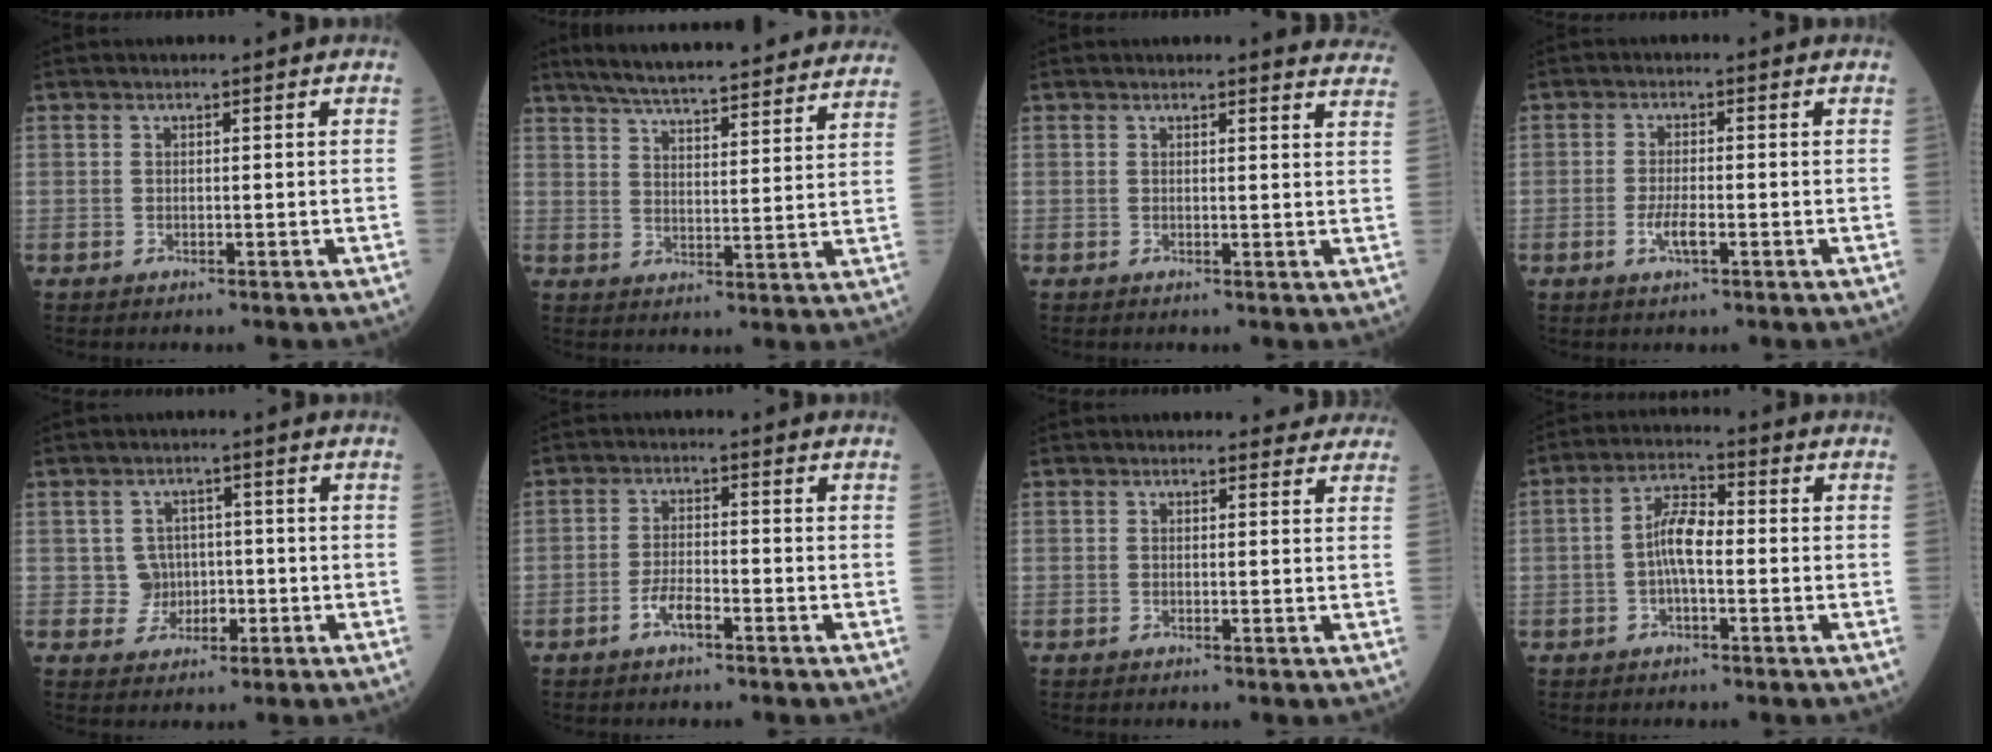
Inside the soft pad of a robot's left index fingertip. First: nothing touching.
{"total": 27.1, "force": [24.6, 3.1, 10.9], "torque": [-0.165, -0.014, 0.315]}
{"total": 7.8, "force": [7.6, 0.6, 1.2], "torque": [0.013, -0.037, 0.048]}
{"total": 3.1, "force": [-1.2, 0.7, 2.7], "torque": [-0.057, -0.002, -0.022]}
{"total": 3.8, "force": [-0.5, 3.7, 0.6], "torque": [-0.002, 0.010, -0.003]}
{"total": 3.3, "force": [-2.0, 0.9, 2.4], "torque": [-0.046, 0.002, -0.040]}
{"total": 3.0, "force": [2.8, 1.1, 0.1], "torque": [0.008, -0.003, 0.014]}
{"total": 5.9, "force": [-0.8, 1.9, 5.5], "torque": [-0.112, 0.015, -0.021]}